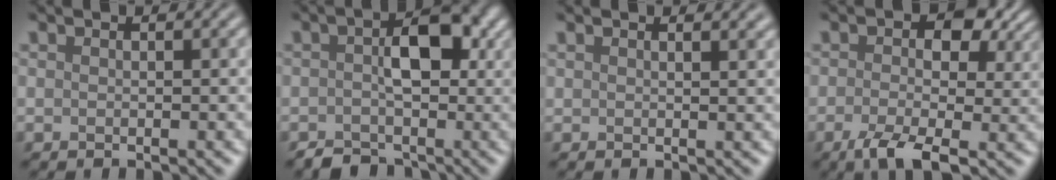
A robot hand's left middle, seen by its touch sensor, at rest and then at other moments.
{"total": 4.9, "force": [-1.7, 2.9, 3.5], "torque": [-0.039, 0.010, -0.027]}
{"total": 3.1, "force": [2.2, 1.3, 1.8], "torque": [0.003, 0.030, 0.005]}
{"total": 7.2, "force": [-0.6, 3.8, 6.1], "torque": [-0.104, 0.003, -0.013]}